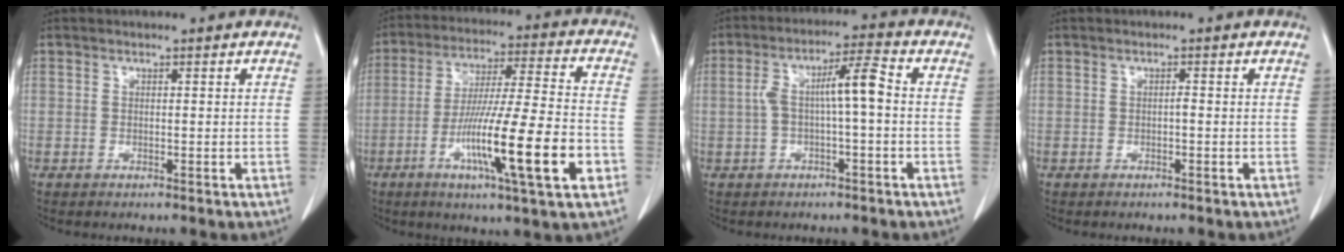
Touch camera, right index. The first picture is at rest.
{"total": 17.9, "force": [-6.2, 0.4, 16.8], "torque": [-0.284, -0.018, -0.103]}
{"total": 6.9, "force": [0.0, 0.9, 6.9], "torque": [-0.129, 0.027, 0.000]}
{"total": 1.5, "force": [-0.4, 0.1, 1.4], "torque": [-0.023, 0.004, -0.007]}